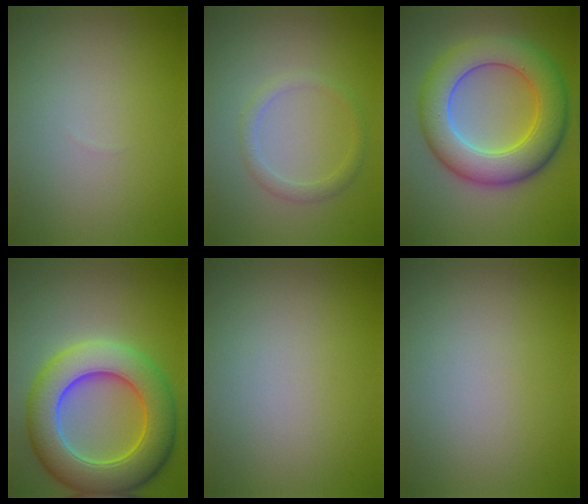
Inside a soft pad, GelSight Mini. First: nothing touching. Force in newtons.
{"total": 1.5, "press": 1.5, "slide": 0.1}
{"total": 8.4, "press": 8.4, "slide": 0.5}
{"total": 9.5, "press": 9.5, "slide": 0.5}
{"total": 0.0}
{"total": 0.0}